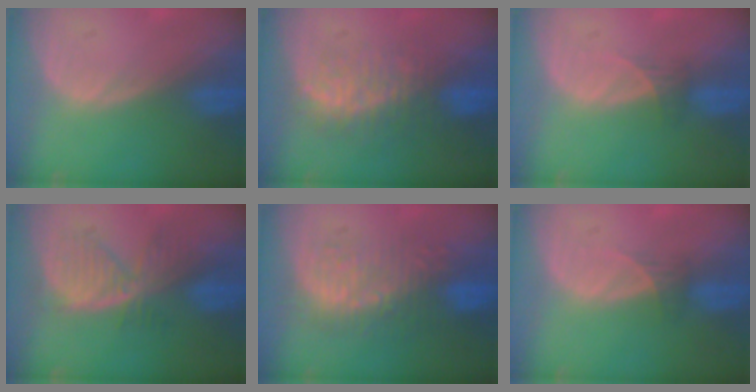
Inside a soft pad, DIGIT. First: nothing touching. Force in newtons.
{"total": 7.8, "press": 7.6, "slide": 2.1}
{"total": 1.6, "press": 1.3, "slide": 0.9}
{"total": 6.8, "press": 6.3, "slide": 2.6}
{"total": 9.2, "press": 8.7, "slide": 2.7}
{"total": 1.6, "press": 1.3, "slide": 0.9}